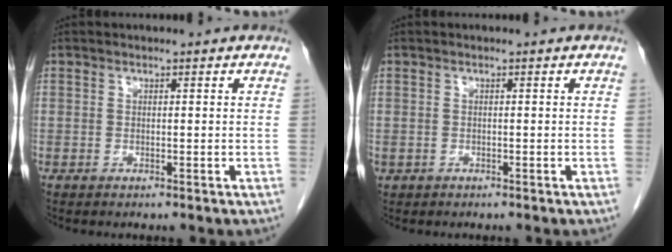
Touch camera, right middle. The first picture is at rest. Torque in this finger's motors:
{"motor_torque": [0.88, -0.71, 0.73, 0.14]}